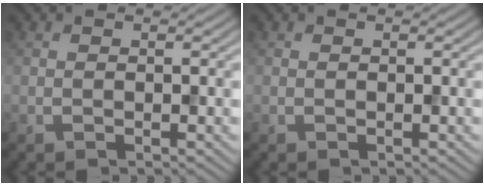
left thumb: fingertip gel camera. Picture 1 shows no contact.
{"total": 0.0}